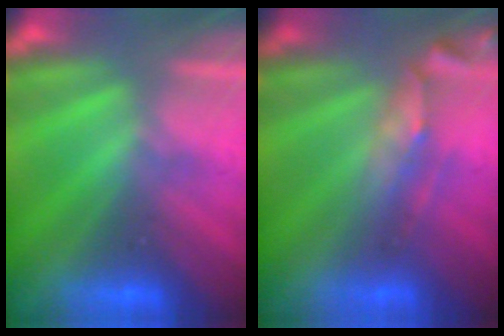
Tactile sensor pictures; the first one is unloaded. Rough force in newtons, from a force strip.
{"total": 2.8}